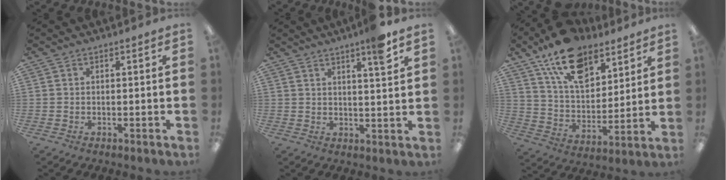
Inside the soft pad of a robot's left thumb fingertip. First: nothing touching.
{"total": 5.2, "force": [3.7, 0.4, 3.6], "torque": [-0.056, -0.019, 0.058]}
{"total": 17.2, "force": [11.6, 9.1, 8.9], "torque": [-0.157, -0.053, 0.212]}